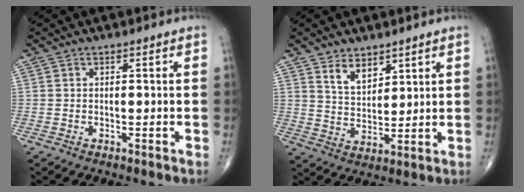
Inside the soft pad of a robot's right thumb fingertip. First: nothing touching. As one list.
[{"total": 6.1, "force": [3.9, 3.4, 3.2], "torque": [-0.035, -0.034, 0.078]}]